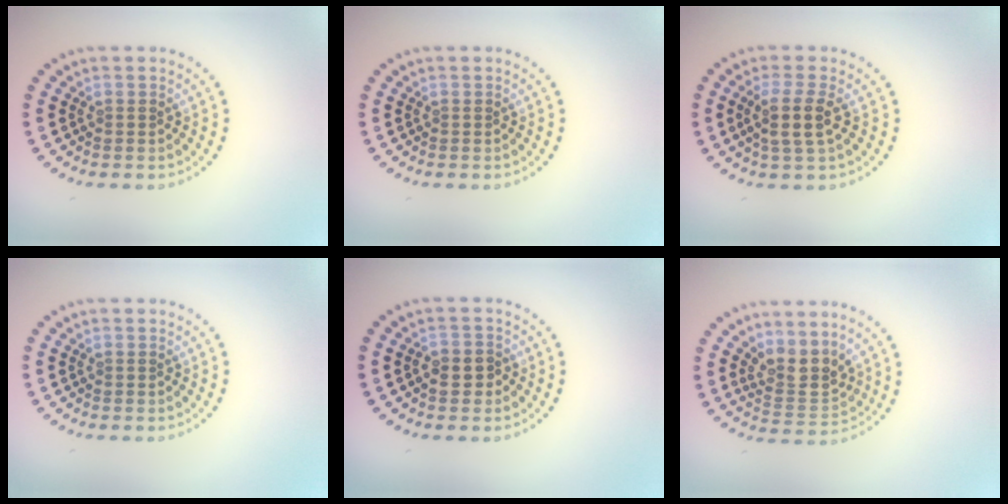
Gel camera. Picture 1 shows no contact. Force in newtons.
{"total": 0.0}
{"total": 2.8, "press": 2.4, "slide": 1.5}
{"total": 0.0}
{"total": 2.0, "press": 1.9, "slide": 0.5}
{"total": 3.3, "press": 2.6, "slide": 2.0}